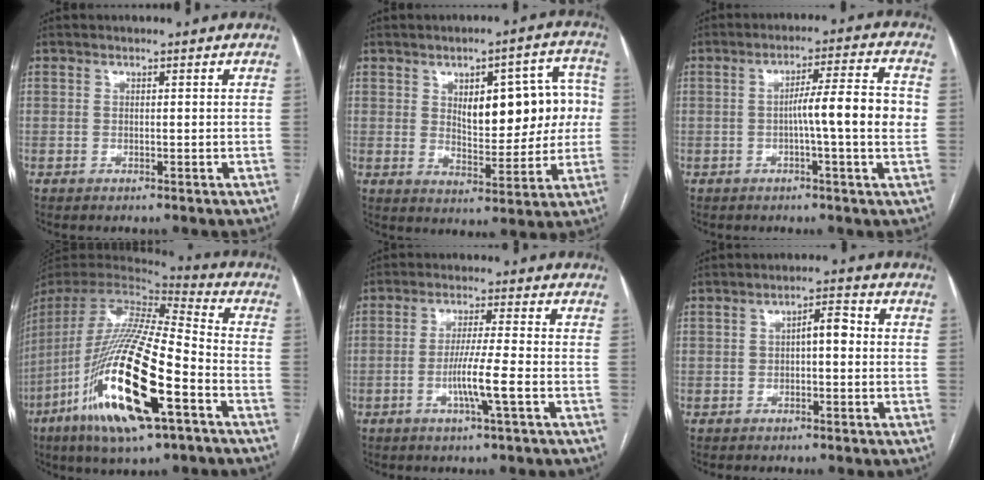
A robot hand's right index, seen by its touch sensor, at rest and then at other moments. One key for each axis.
{"total": 12.9, "fx": 2.1, "fy": 5.5, "fz": 11.5, "tx": -0.141, "ty": 0.032, "tz": 0.040}
{"total": 9.0, "fx": -0.6, "fy": -0.2, "fz": 9.0, "tx": -0.134, "ty": 0.015, "tz": -0.013}
{"total": 25.9, "fx": -10.6, "fy": 4.6, "fz": 23.2, "tx": -0.486, "ty": -0.055, "tz": -0.194}
{"total": 6.1, "fx": -1.9, "fy": -0.7, "fz": 5.8, "tx": -0.111, "ty": -0.007, "tz": -0.035}
{"total": 3.5, "fx": 0.2, "fy": 1.2, "fz": 3.3, "tx": -0.053, "ty": 0.020, "tz": 0.004}